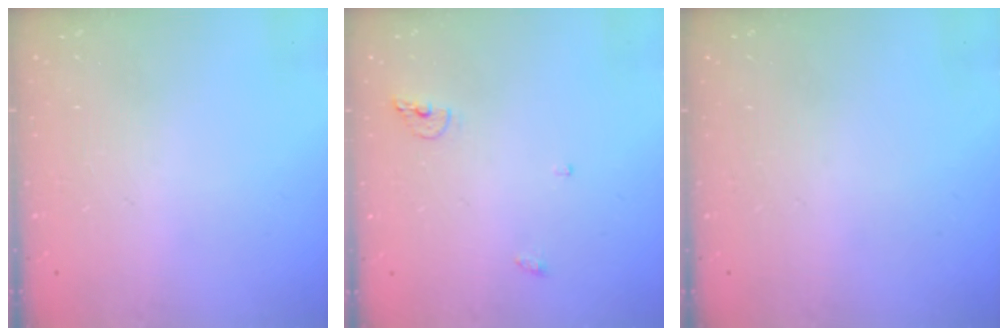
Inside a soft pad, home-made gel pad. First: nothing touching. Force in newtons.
{"total": 5.7, "press": 5.6, "slide": 1.2}
{"total": 0.0}